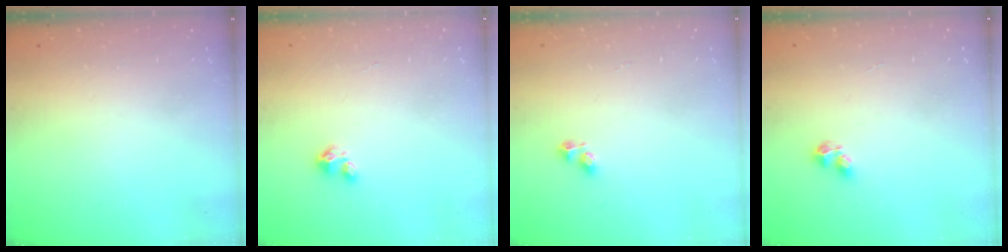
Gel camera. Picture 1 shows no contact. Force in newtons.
{"total": 1.6, "press": 1.6, "slide": 0.1}
{"total": 2.5, "press": 2.5, "slide": 0.2}
{"total": 2.1, "press": 2.0, "slide": 0.8}